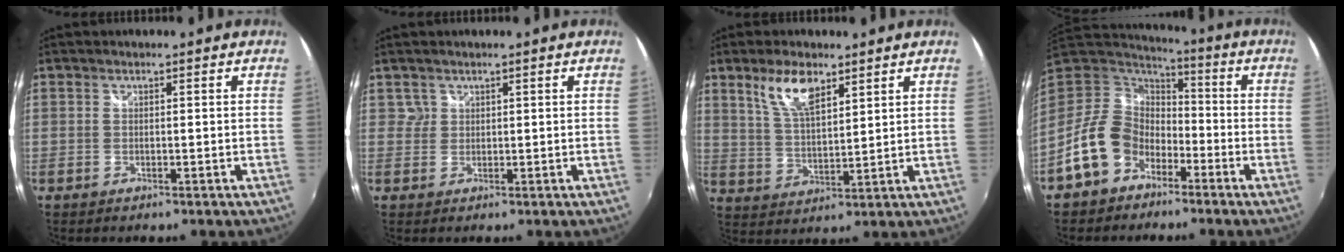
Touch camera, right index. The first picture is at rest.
{"total": 1.3, "force": [0.7, 1.1, -0.2], "torque": [0.012, 0.008, 0.013]}
{"total": 8.2, "force": [5.1, 3.2, 5.6], "torque": [-0.108, 0.007, 0.104]}
{"total": 13.7, "force": [-7.1, 10.2, 5.8], "torque": [-0.136, 0.019, -0.121]}